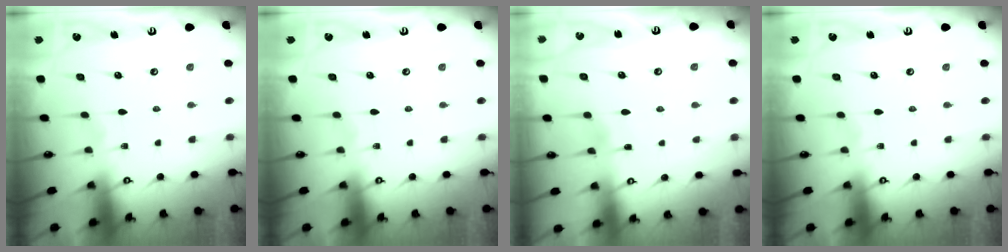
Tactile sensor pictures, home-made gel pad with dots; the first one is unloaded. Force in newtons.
{"total": 0.0}
{"total": 2.7, "press": 2.7, "slide": 0.3}
{"total": 0.0}